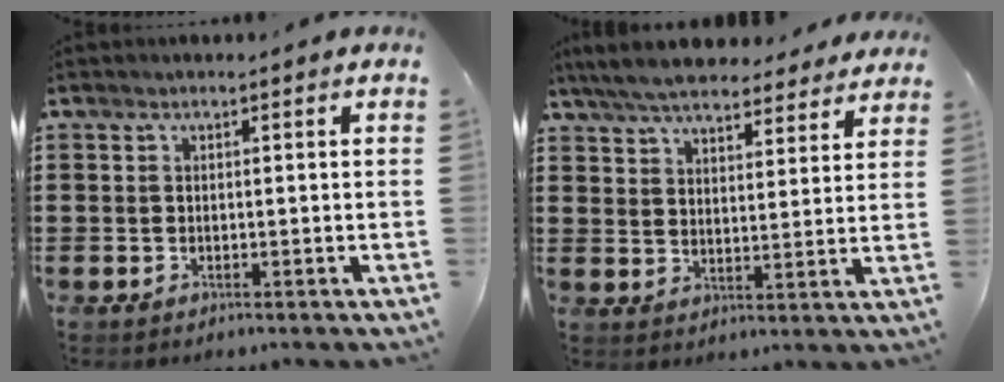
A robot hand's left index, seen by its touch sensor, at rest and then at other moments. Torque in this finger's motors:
{"motor_torque": [2.14, 0.00, 1.03, 0.21]}